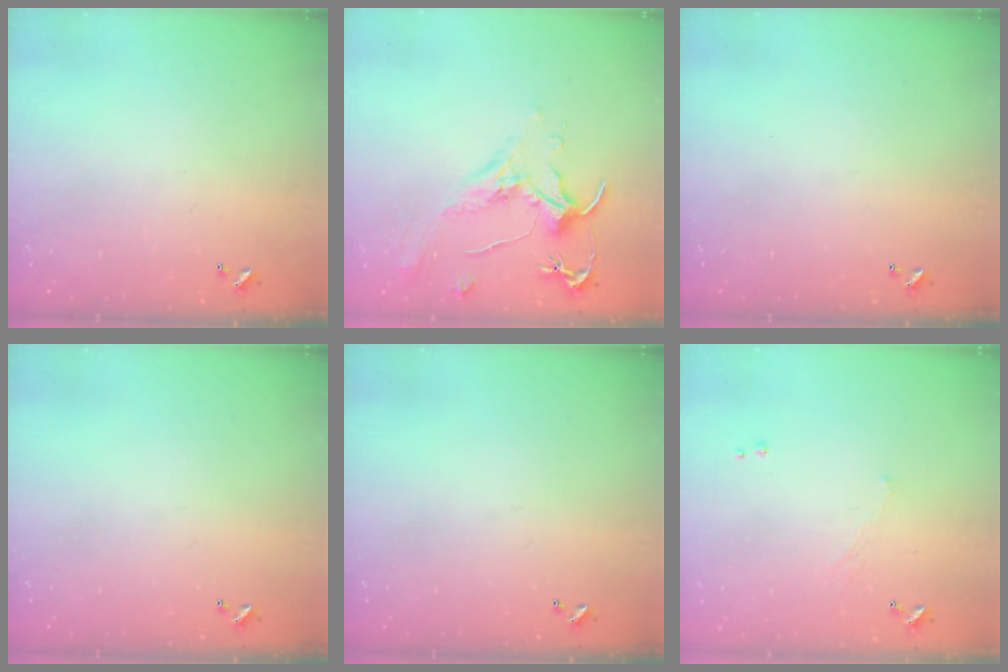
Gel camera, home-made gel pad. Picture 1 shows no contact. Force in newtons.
{"total": 2.0, "press": 1.8, "slide": 0.8}
{"total": 0.0}
{"total": 0.0}
{"total": 0.0}
{"total": 1.1, "press": 1.0, "slide": 0.6}